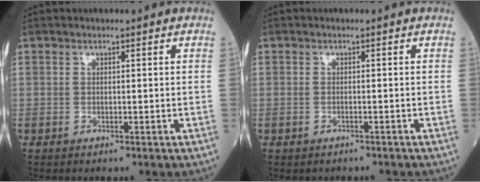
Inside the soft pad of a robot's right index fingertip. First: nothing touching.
{"total": 1.6, "force": [-1.3, 0.9, 0.0], "torque": [-0.002, 0.001, -0.020]}